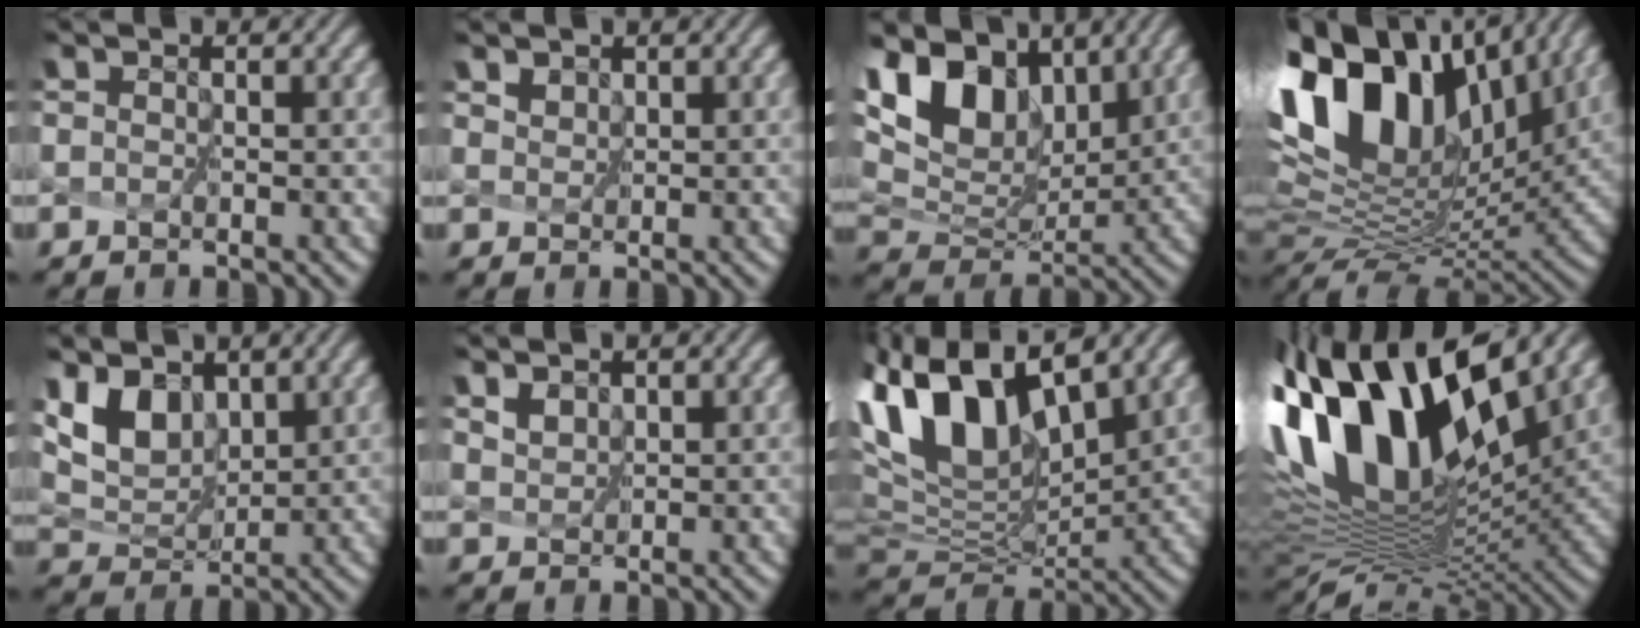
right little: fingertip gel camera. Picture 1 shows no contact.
{"total": 3.3, "force": [2.5, 1.8, 1.2], "torque": [-0.050, 0.003, 0.046]}
{"total": 11.8, "force": [5.9, 6.7, 7.7], "torque": [-0.157, 0.018, 0.102]}
{"total": 15.3, "force": [7.2, 8.2, 10.7], "torque": [-0.230, 0.037, 0.130]}
{"total": 5.1, "force": [3.3, 2.7, 2.7], "torque": [-0.070, 0.002, 0.060]}
{"total": 3.6, "force": [2.9, 1.8, 1.3], "torque": [-0.056, 0.007, 0.055]}
{"total": 11.4, "force": [6.0, 5.5, 7.9], "torque": [-0.170, 0.017, 0.119]}
{"total": 14.7, "force": [4.8, 6.9, 12.0], "torque": [-0.219, 0.016, 0.088]}